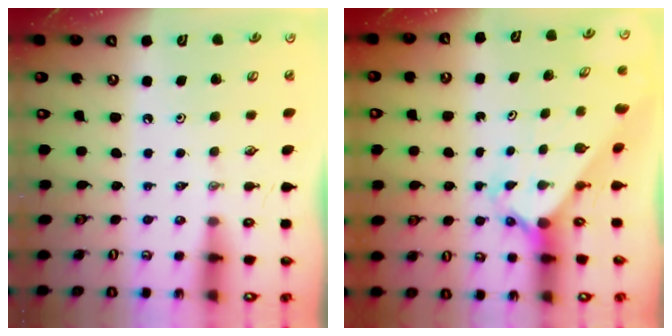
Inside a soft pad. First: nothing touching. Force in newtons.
{"total": 2.4, "press": 2.4, "slide": 0.2}